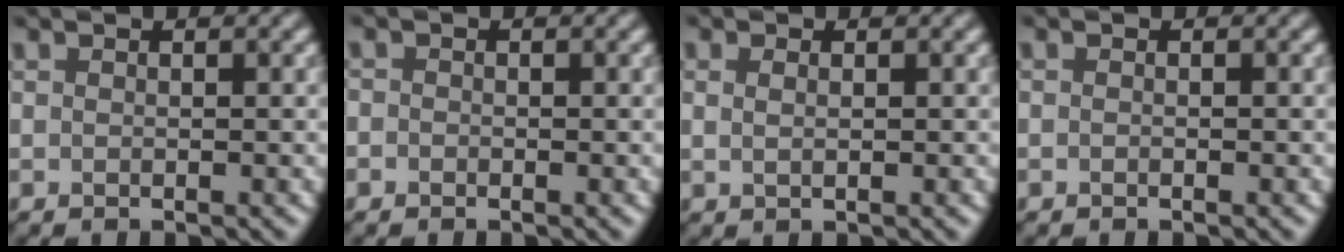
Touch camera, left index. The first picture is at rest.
{"total": 0.8, "force": [-0.3, 0.7, 0.1], "torque": [0.002, -0.005, -0.009]}
{"total": 1.4, "force": [0.7, 0.8, 1.0], "torque": [-0.017, -0.002, 0.001]}
{"total": 0.0}